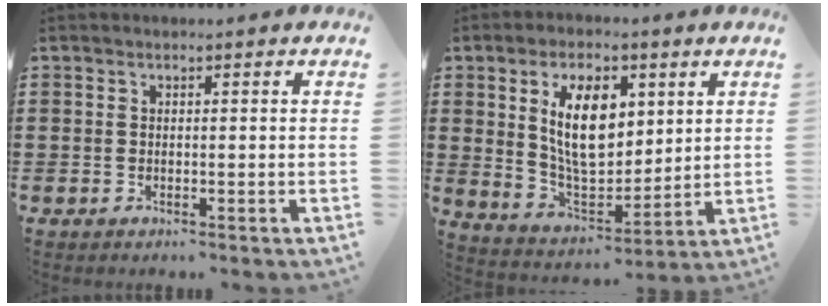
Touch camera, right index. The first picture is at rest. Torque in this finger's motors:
{"motor_torque": [2.08, 0.05, 1.05, 0.21]}